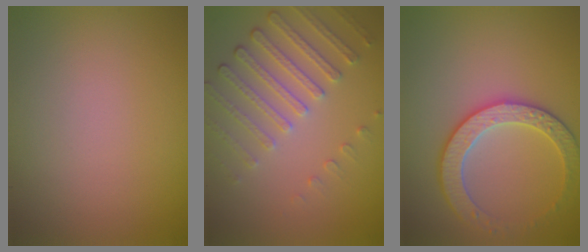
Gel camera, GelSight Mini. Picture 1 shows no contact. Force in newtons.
{"total": 4.5, "press": 3.3, "slide": 3.1}
{"total": 3.6, "press": 3.6, "slide": 0.4}